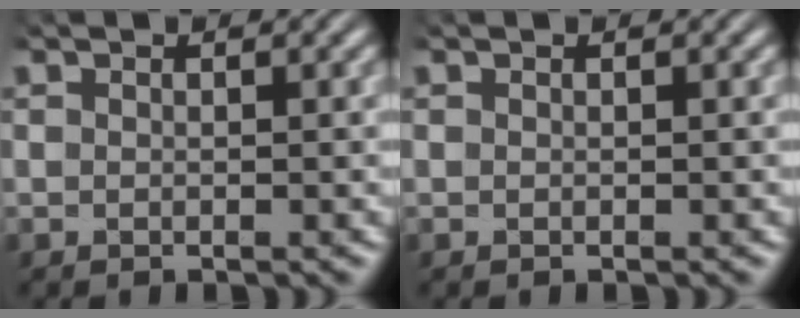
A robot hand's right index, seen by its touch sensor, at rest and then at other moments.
{"total": 0.0}